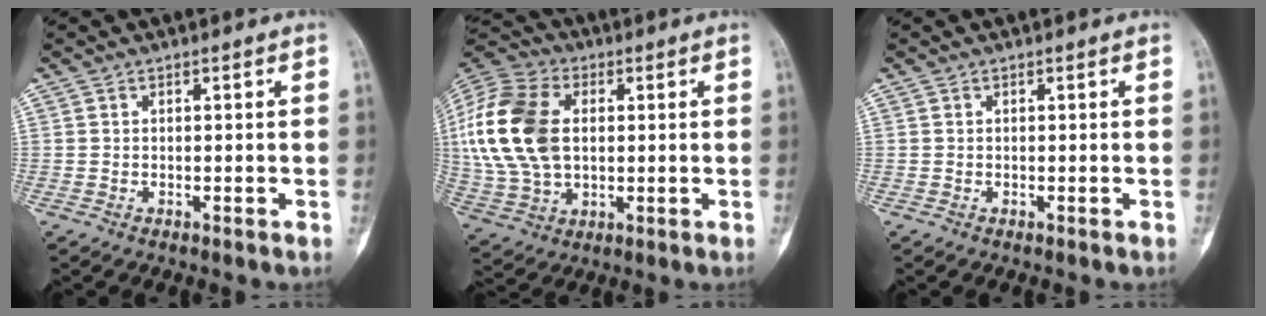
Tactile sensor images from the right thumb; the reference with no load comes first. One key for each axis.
{"total": 21.1, "fx": 2.6, "fy": 14.0, "fz": 15.5, "tx": -0.339, "ty": 0.006, "tz": 0.051}
{"total": 0.0}